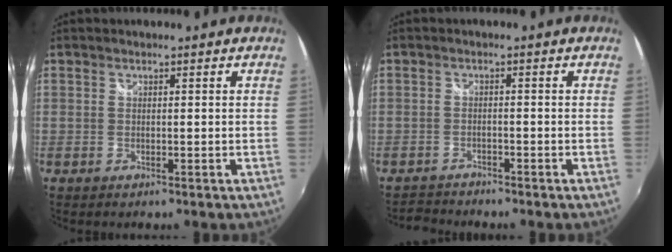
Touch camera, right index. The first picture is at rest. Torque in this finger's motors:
{"motor_torque": [0.10, 0.02, -0.05, 0.00]}